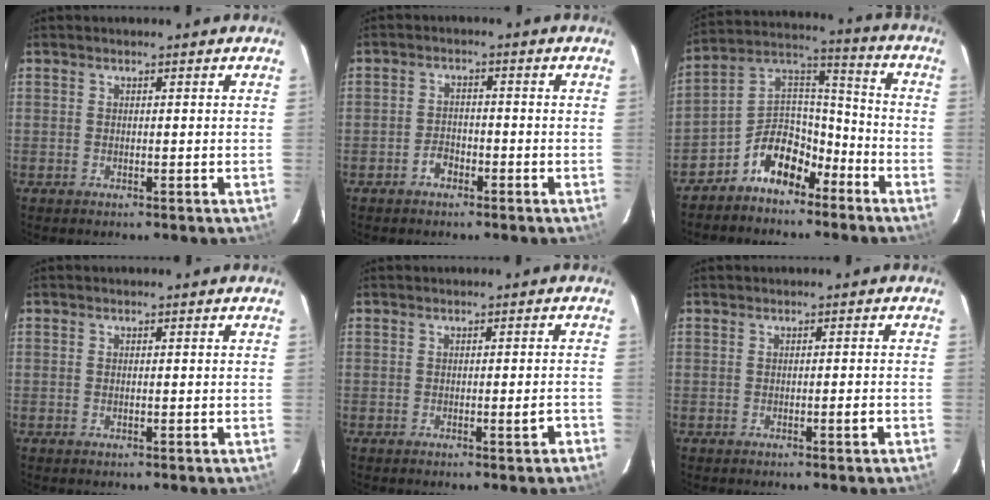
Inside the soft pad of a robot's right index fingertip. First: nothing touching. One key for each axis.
{"total": 2.7, "fx": -1.8, "fy": 1.8, "fz": 0.7, "tx": -0.017, "ty": 0.007, "tz": -0.028}
{"total": 10.8, "fx": -7.5, "fy": 6.4, "fz": 4.5, "tx": -0.094, "ty": 0.055, "tz": -0.131}
{"total": 0.0}
{"total": 1.8, "fx": -1.1, "fy": 0.1, "fz": 1.4, "tx": -0.021, "ty": 0.002, "tz": -0.014}
{"total": 1.0, "fx": -0.6, "fy": 0.0, "fz": 0.8, "tx": -0.011, "ty": 0.001, "tz": -0.010}